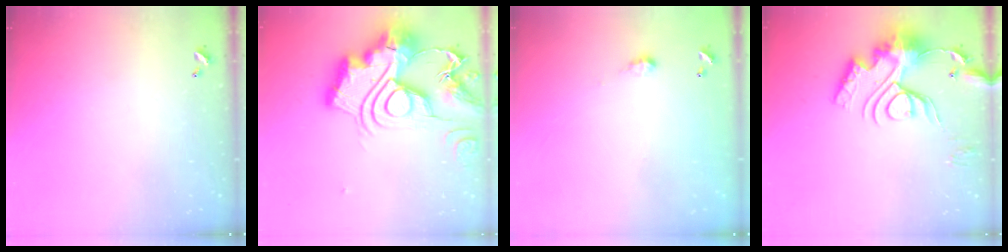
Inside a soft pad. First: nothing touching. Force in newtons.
{"total": 0.6, "press": 0.6, "slide": 0.0}
{"total": 2.0, "press": 2.0, "slide": 0.3}
{"total": 18.4, "press": 18.3, "slide": 1.8}